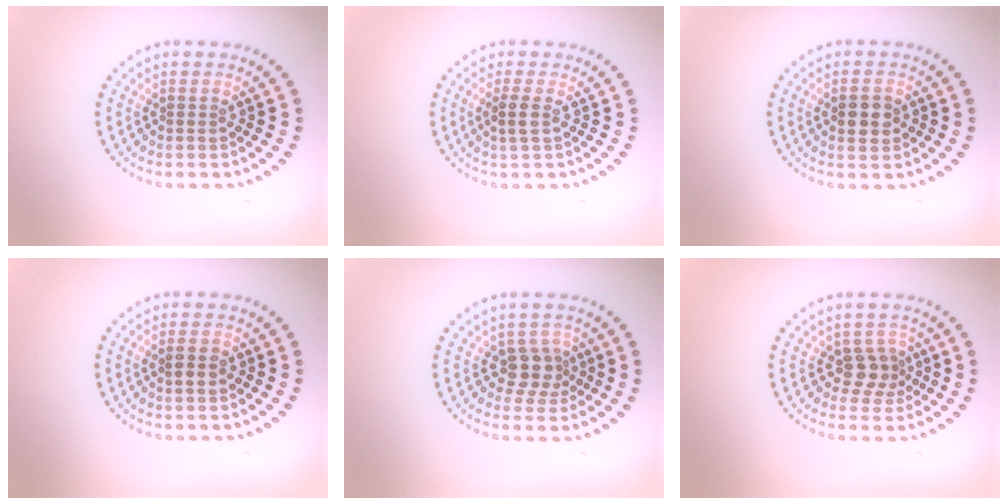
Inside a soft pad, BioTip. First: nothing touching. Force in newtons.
{"total": 1.5, "press": 1.3, "slide": 0.8}
{"total": 2.8, "press": 2.8, "slide": 0.1}
{"total": 1.5, "press": 1.5, "slide": 0.3}
{"total": 2.5, "press": 2.0, "slide": 1.4}
{"total": 2.5, "press": 1.9, "slide": 1.5}